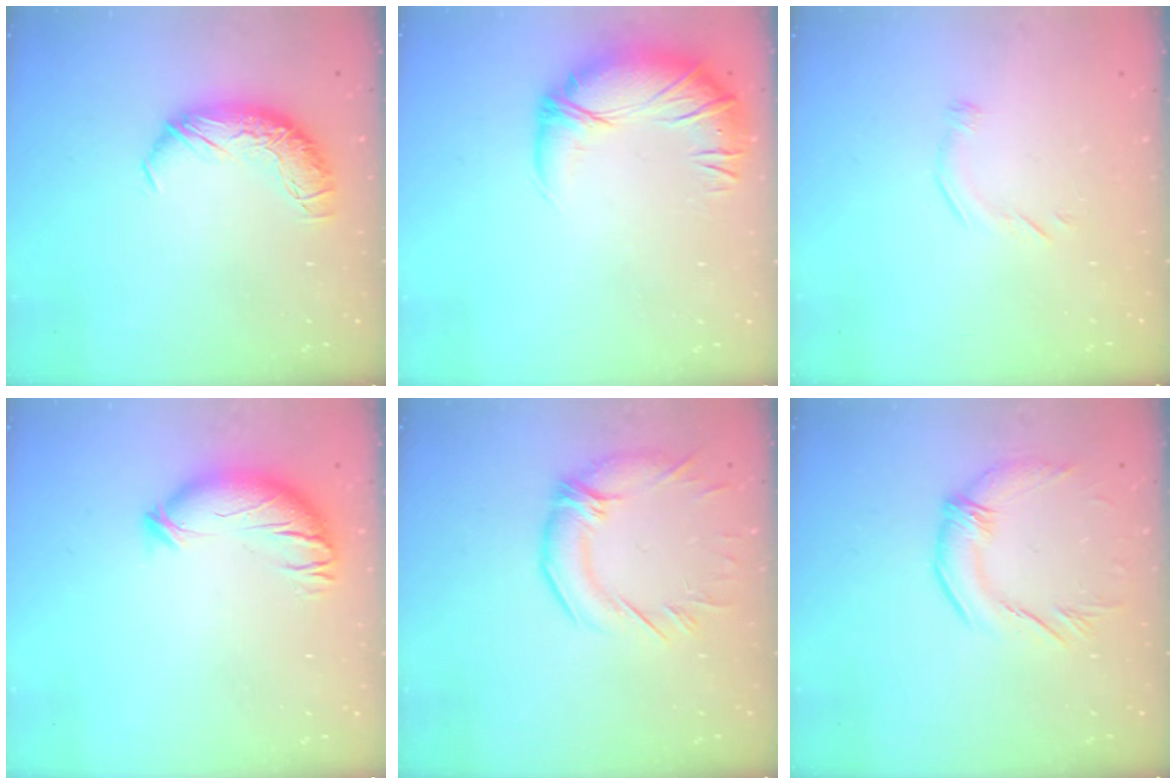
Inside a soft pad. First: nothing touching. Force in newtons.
{"total": 2.8, "press": 1.3, "slide": 2.5}
{"total": 5.0, "press": 4.9, "slide": 1.0}
{"total": 3.7, "press": 2.9, "slide": 2.3}
{"total": 2.3, "press": 0.9, "slide": 2.1}
{"total": 2.3, "press": 1.8, "slide": 1.4}